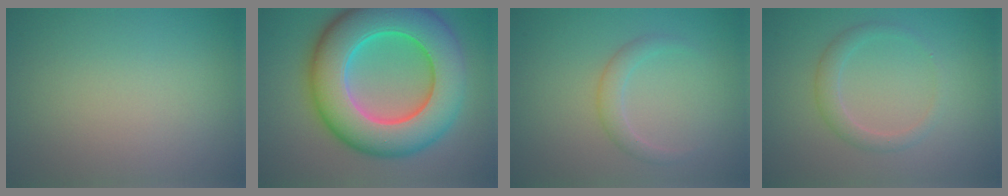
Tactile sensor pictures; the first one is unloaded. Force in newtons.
{"total": 13.3, "press": 13.3, "slide": 0.2}
{"total": 1.7, "press": 1.7, "slide": 0.1}
{"total": 1.9, "press": 1.9, "slide": 0.0}